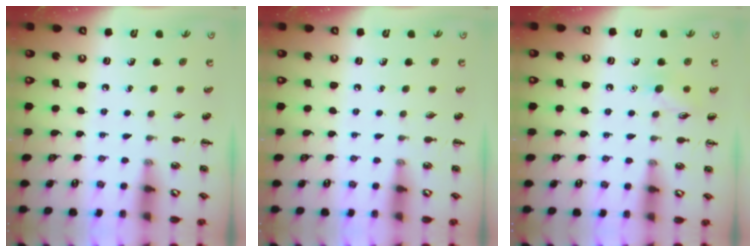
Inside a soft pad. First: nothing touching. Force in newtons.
{"total": 0.0}
{"total": 7.0, "press": 6.8, "slide": 1.4}